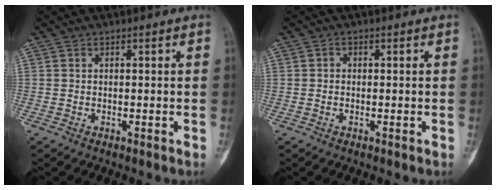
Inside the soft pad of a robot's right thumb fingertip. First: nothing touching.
{"total": 0.7, "force": [0.0, 0.6, 0.3], "torque": [0.001, 0.003, -0.002]}